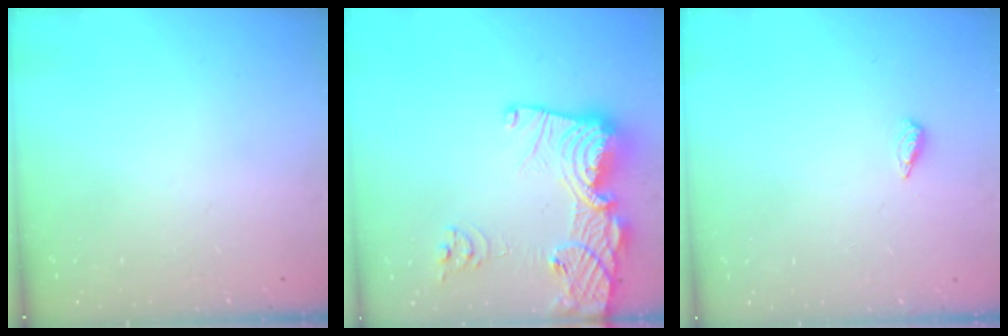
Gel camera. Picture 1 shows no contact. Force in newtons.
{"total": 19.9, "press": 19.7, "slide": 2.1}
{"total": 2.2, "press": 2.2, "slide": 0.4}